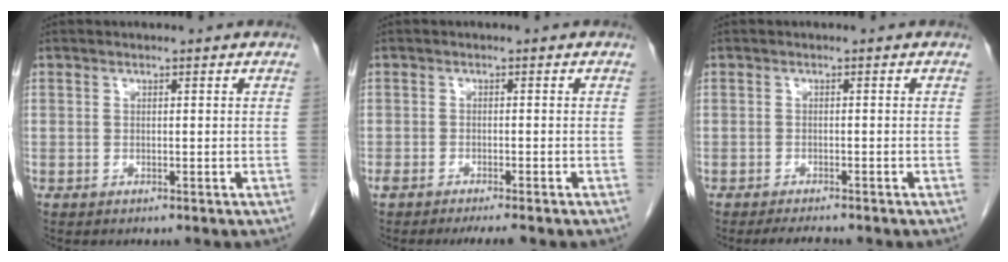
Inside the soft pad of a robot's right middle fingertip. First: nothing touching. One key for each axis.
{"total": 4.5, "fx": -3.6, "fy": 0.5, "fz": 2.5, "tx": -0.034, "ty": -0.006, "tz": -0.055}
{"total": 2.7, "fx": -2.4, "fy": 0.3, "fz": 1.1, "tx": -0.021, "ty": -0.007, "tz": -0.035}